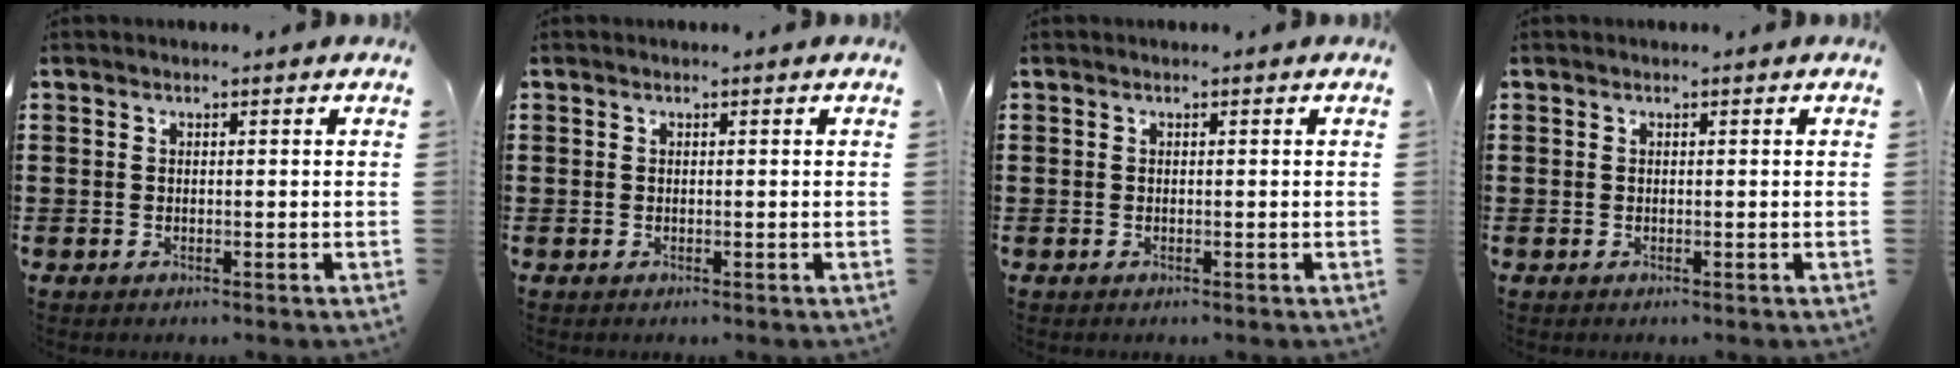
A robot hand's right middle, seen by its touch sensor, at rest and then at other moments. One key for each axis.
{"total": 0.0}
{"total": 0.0}
{"total": 0.0}